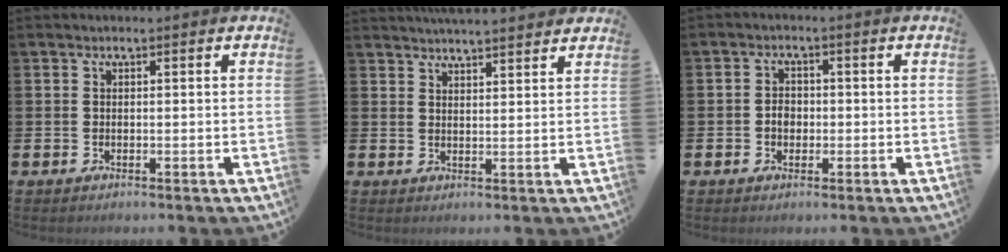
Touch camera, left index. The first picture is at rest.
{"total": 3.8, "force": [3.8, -0.3, 0.1], "torque": [-0.010, -0.018, 0.069]}
{"total": 2.3, "force": [-0.4, 1.8, 1.4], "torque": [-0.011, -0.001, -0.013]}